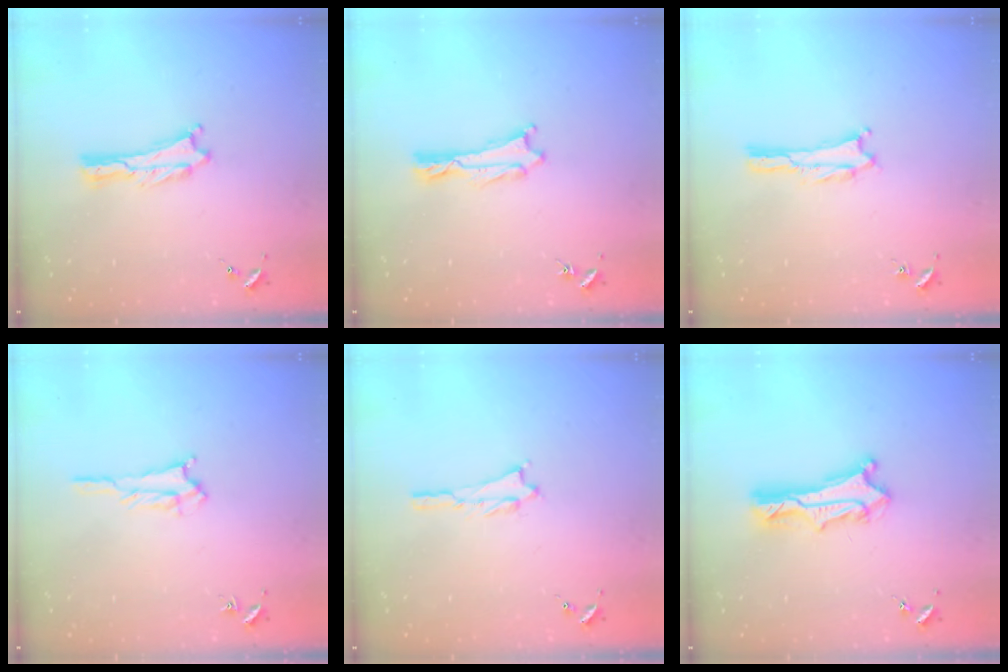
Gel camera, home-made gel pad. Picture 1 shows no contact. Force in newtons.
{"total": 0.6, "press": 0.6, "slide": 0.1}
{"total": 0.0}
{"total": 1.6, "press": 1.6, "slide": 0.3}
{"total": 0.7, "press": 0.7, "slide": 0.1}
{"total": 4.7, "press": 4.6, "slide": 0.3}